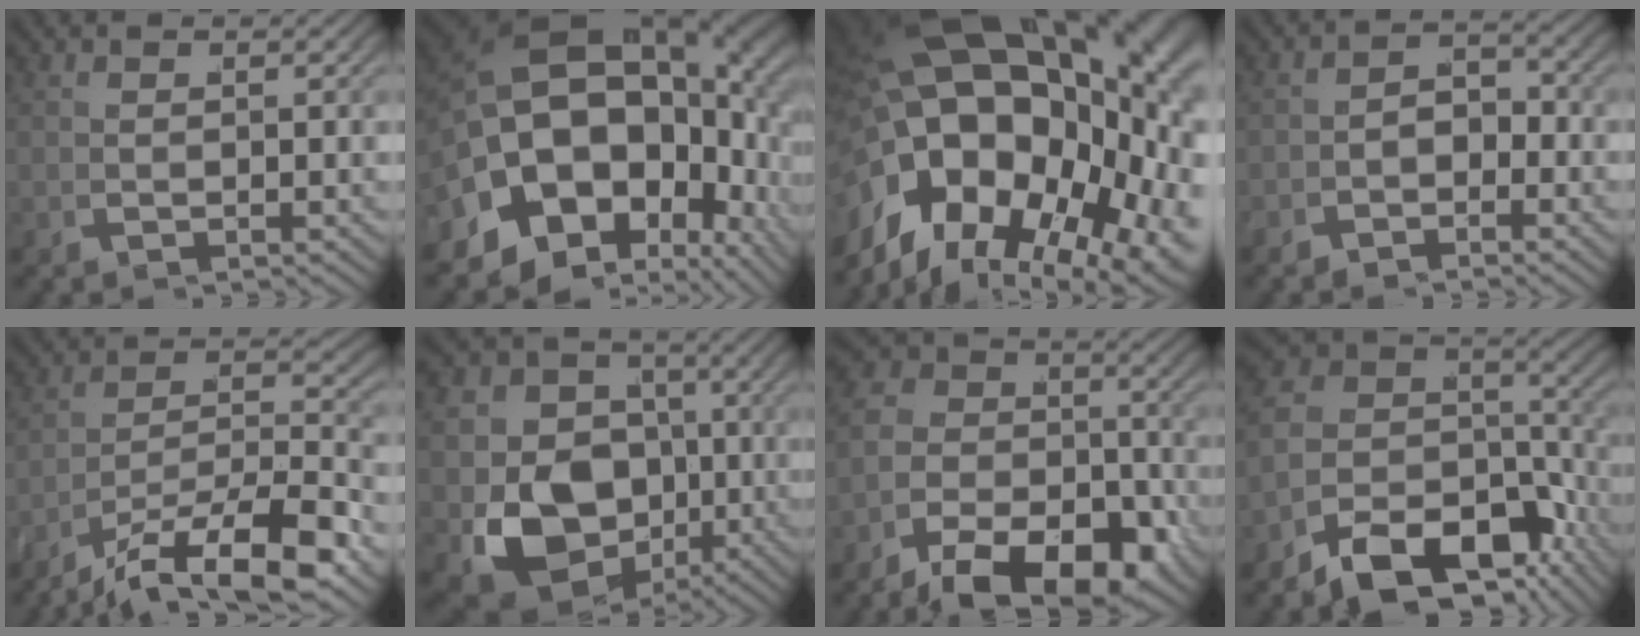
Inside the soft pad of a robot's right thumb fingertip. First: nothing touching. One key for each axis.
{"total": 22.5, "fx": 1.8, "fy": 15.9, "fz": 15.9, "tx": -0.279, "ty": -0.002, "tz": 0.012}
{"total": 24.4, "fx": 0.9, "fy": 16.7, "fz": 17.8, "tx": -0.317, "ty": -0.037, "tz": 0.013}
{"total": 2.4, "fx": -1.4, "fy": 1.5, "fz": 1.3, "tx": -0.013, "ty": -0.008, "tz": -0.027}
{"total": 10.8, "fx": -5.3, "fy": 5.5, "fz": 7.6, "tx": -0.122, "ty": -0.020, "tz": -0.085}
{"total": 16.1, "fx": -3.2, "fy": 13.2, "fz": 8.5, "tx": -0.191, "ty": -0.074, "tz": -0.038}
{"total": 11.5, "fx": -4.5, "fy": 7.4, "fz": 7.6, "tx": -0.114, "ty": -0.030, "tz": -0.076}
{"total": 12.0, "fx": -4.0, "fy": 7.1, "fz": 8.7, "tx": -0.150, "ty": -0.025, "tz": -0.053}